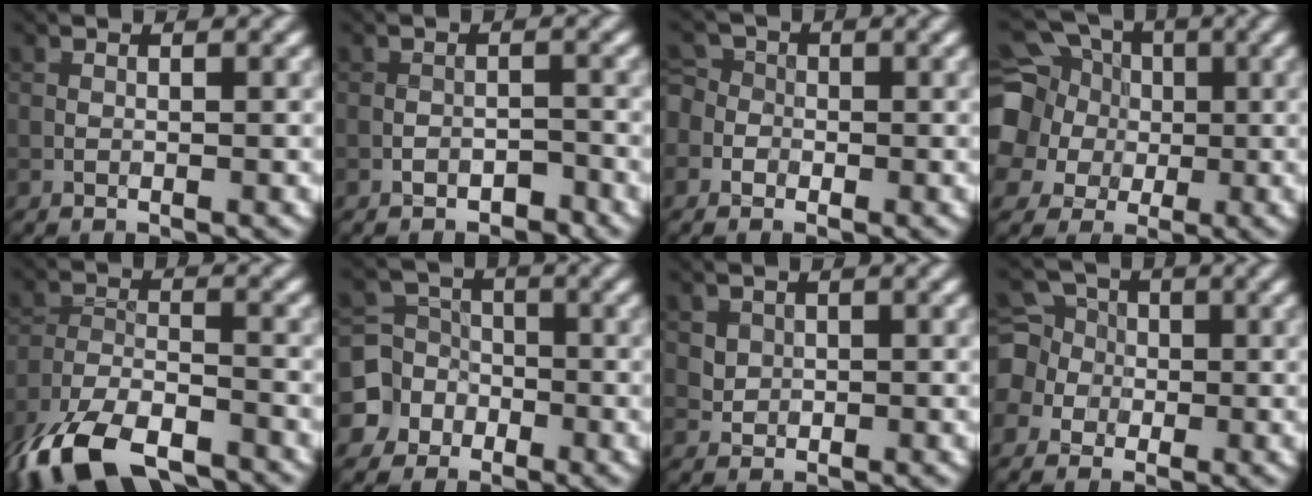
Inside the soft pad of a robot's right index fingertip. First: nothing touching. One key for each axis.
{"total": 1.0, "fx": -0.9, "fy": 0.5, "fz": 0.3, "tx": -0.001, "ty": 0.004, "tz": -0.012}
{"total": 4.4, "fx": -1.0, "fy": 4.0, "fz": 1.4, "tx": -0.013, "ty": 0.017, "tz": -0.051}
{"total": 13.5, "fx": 2.7, "fy": 12.0, "fz": 5.6, "tx": -0.161, "ty": 0.020, "tz": 0.022}
{"total": 11.1, "fx": -8.6, "fy": 4.0, "fz": 5.8, "tx": -0.117, "ty": -0.026, "tz": -0.155}
{"total": 6.1, "fx": -2.5, "fy": 5.5, "fz": 0.6, "tx": 0.000, "ty": 0.003, "tz": -0.074}
{"total": 1.7, "fx": 0.7, "fy": 1.5, "fz": 0.5, "tx": -0.009, "ty": -0.006, "tz": 0.030}
{"total": 6.8, "fx": 0.4, "fy": 6.4, "fz": 2.3, "tx": -0.052, "ty": 0.030, "tz": -0.034}